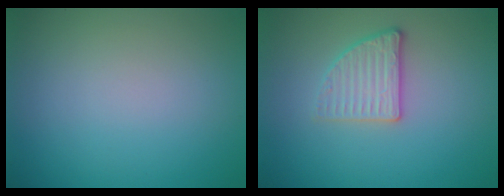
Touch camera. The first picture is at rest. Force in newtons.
{"total": 2.6, "press": 2.4, "slide": 1.0}